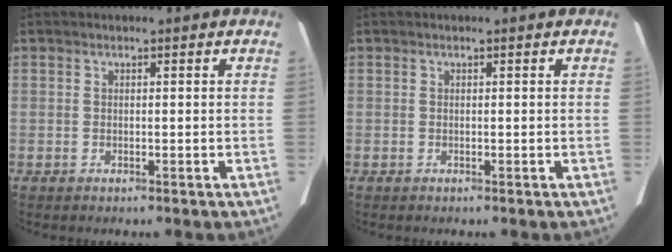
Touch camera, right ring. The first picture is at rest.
{"total": 0.0}